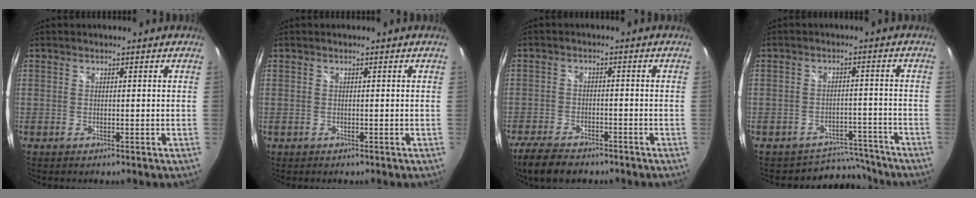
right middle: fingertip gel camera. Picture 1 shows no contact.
{"total": 0.0}
{"total": 8.7, "force": [-6.9, 3.2, 4.1], "torque": [-0.109, -0.017, -0.122]}
{"total": 6.9, "force": [-6.2, 2.8, -1.2], "torque": [0.024, 0.031, -0.085]}